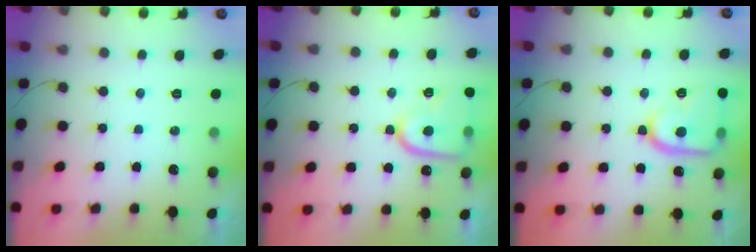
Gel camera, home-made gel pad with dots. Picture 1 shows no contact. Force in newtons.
{"total": 13.5, "press": 13.5, "slide": 1.3}
{"total": 15.8, "press": 15.7, "slide": 1.3}